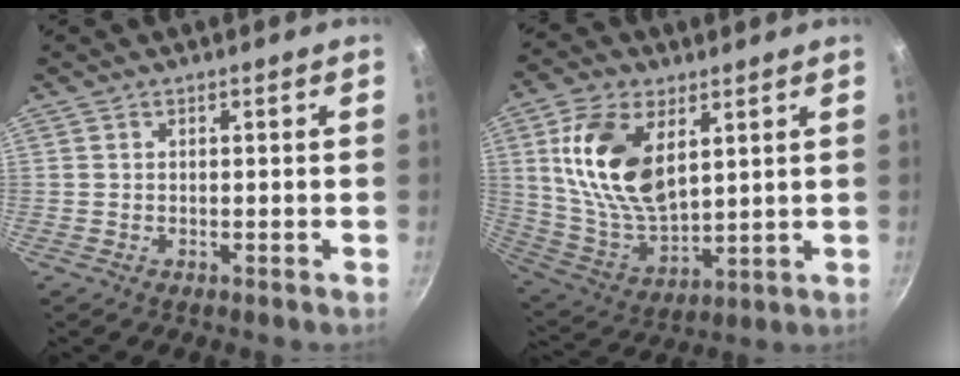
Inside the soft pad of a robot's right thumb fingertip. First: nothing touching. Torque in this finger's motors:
{"motor_torque": [2.03, 1.88, 1.49, -0.16, 0.47]}